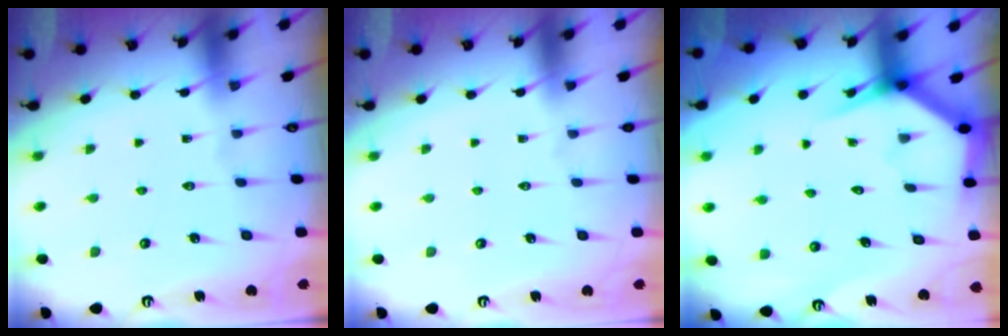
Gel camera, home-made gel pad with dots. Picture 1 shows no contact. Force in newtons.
{"total": 0.0}
{"total": 3.4, "press": 3.4, "slide": 0.3}